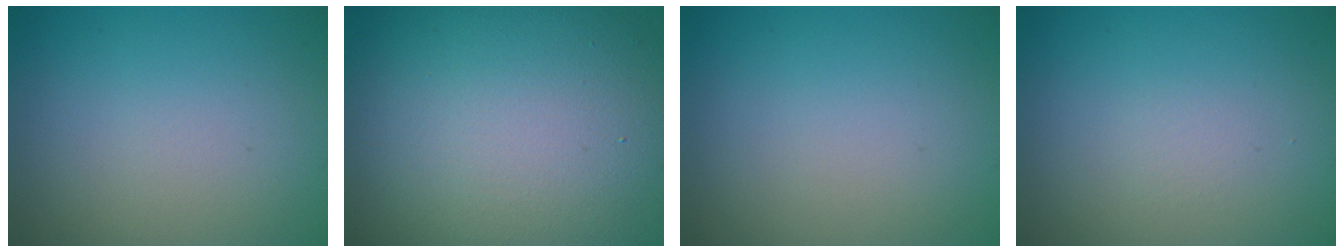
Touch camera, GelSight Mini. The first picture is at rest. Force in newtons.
{"total": 16.9, "press": 16.8, "slide": 1.0}
{"total": 0.0}
{"total": 0.0}